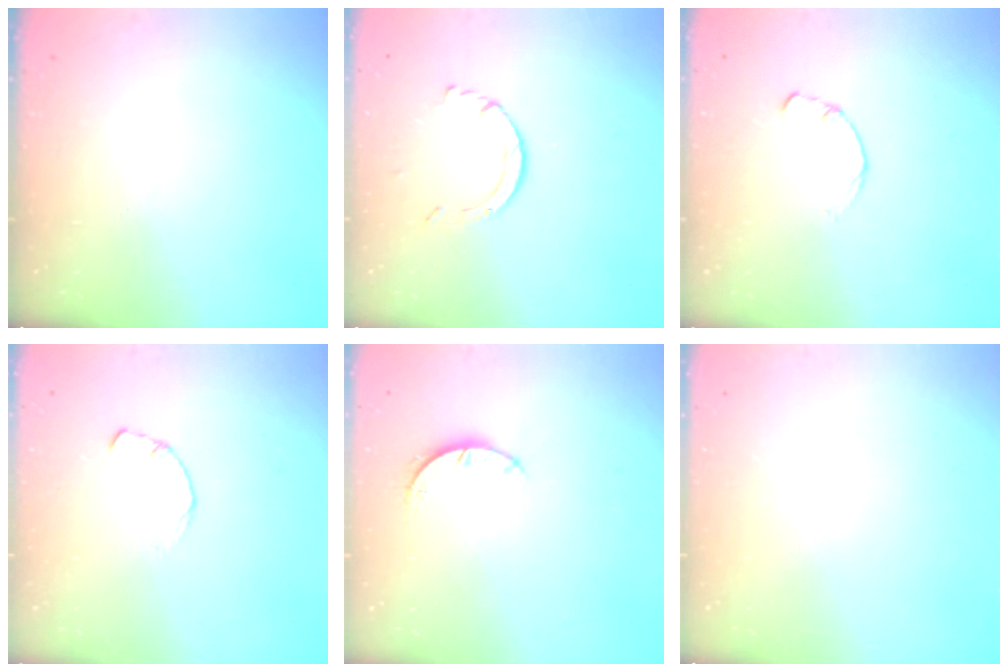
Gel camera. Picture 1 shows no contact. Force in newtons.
{"total": 4.4, "press": 4.3, "slide": 0.4}
{"total": 2.2, "press": 2.2, "slide": 0.3}
{"total": 1.7, "press": 1.7, "slide": 0.2}
{"total": 2.7, "press": 2.7, "slide": 0.4}
{"total": 0.0}